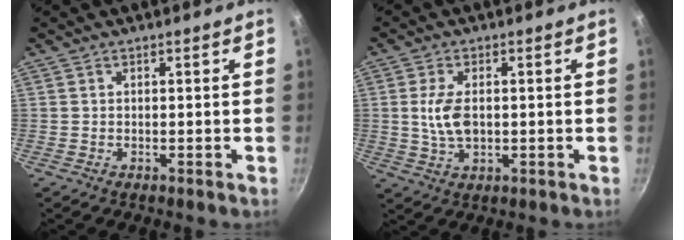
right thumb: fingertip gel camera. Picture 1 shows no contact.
{"total": 6.5, "force": [0.3, 3.7, 5.4], "torque": [-0.102, 0.001, 0.006]}